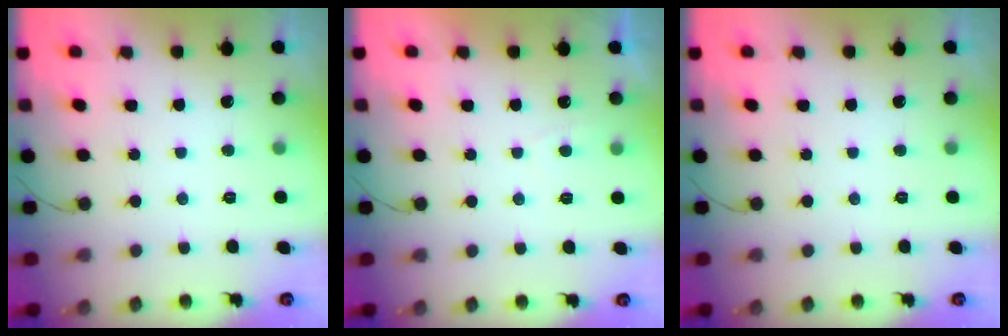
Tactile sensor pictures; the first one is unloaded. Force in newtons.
{"total": 0.9, "press": 0.7, "slide": 0.5}
{"total": 0.0}